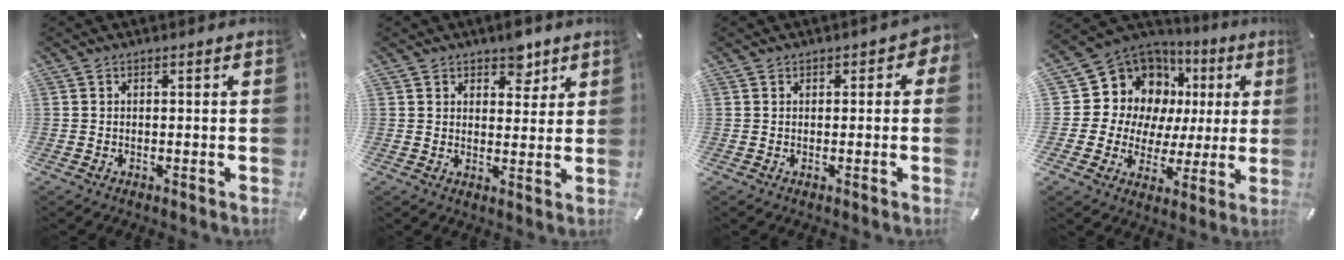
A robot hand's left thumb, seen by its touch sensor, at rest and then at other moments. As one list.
[{"total": 5.7, "force": [4.0, 3.5, 1.9], "torque": [-0.001, -0.022, 0.064]}, {"total": 1.9, "force": [0.5, 1.5, 1.0], "torque": [-0.002, 0.000, 0.004]}, {"total": 14.6, "force": [5.7, 12.5, 4.7], "torque": [-0.080, -0.054, 0.124]}]